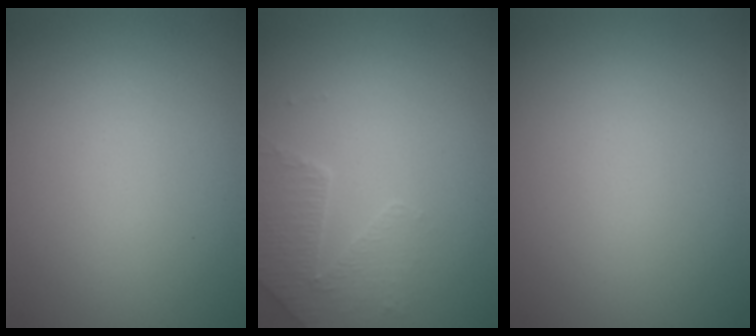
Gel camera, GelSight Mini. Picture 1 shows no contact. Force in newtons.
{"total": 2.8, "press": 2.7, "slide": 0.7}
{"total": 0.0}